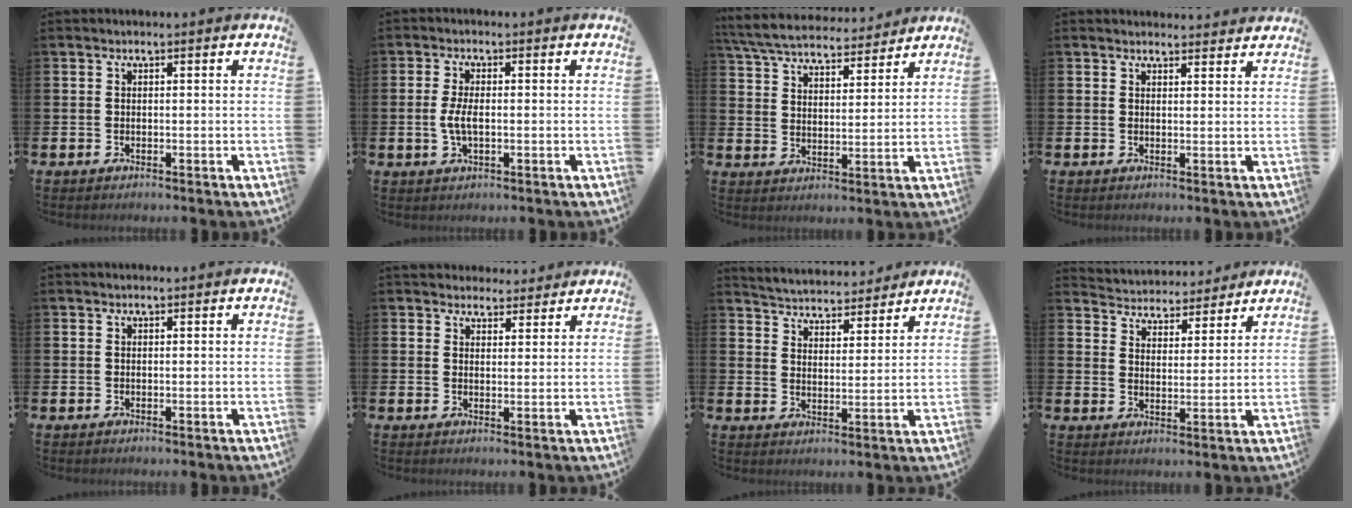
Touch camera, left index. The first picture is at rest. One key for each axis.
{"total": 3.3, "fx": -0.3, "fy": 1.4, "fz": 3.0, "tx": -0.055, "ty": -0.002, "tz": -0.011}
{"total": 6.3, "fx": 6.0, "fy": 1.4, "fz": 1.2, "tx": -0.051, "ty": -0.036, "tz": 0.106}
{"total": 2.0, "fx": 2.0, "fy": 0.4, "fz": -0.1, "tx": 0.011, "ty": -0.012, "tz": 0.034}
{"total": 0.0}
{"total": 3.9, "fx": 3.6, "fy": 1.3, "fz": -0.1, "tx": 0.003, "ty": -0.018, "tz": 0.065}
{"total": 4.9, "fx": 4.8, "fy": 1.0, "fz": -0.2, "tx": -0.014, "ty": -0.038, "tz": 0.082}
{"total": 4.4, "fx": 4.2, "fy": 1.1, "fz": -0.5, "tx": -0.010, "ty": -0.037, "tz": 0.071}